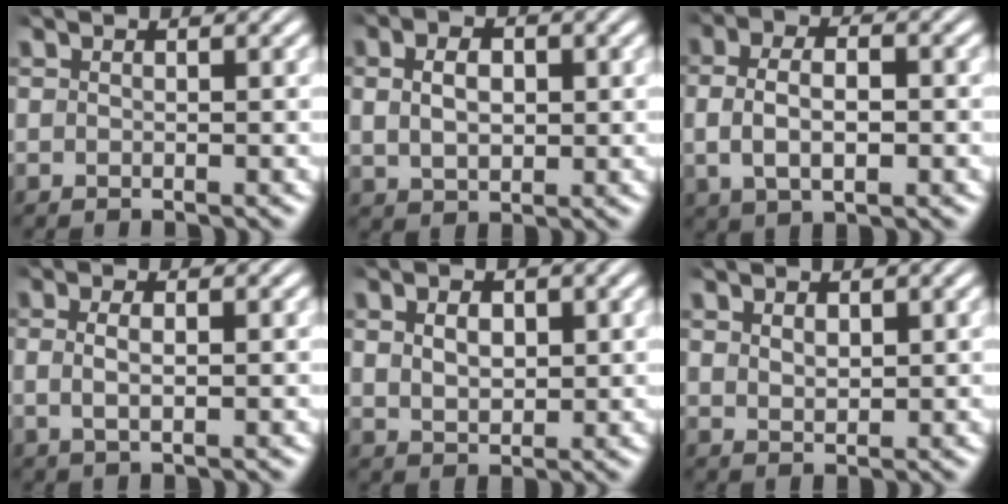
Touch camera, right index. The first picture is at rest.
{"total": 3.7, "force": [0.6, 2.5, 2.7], "torque": [-0.042, -0.003, 0.019]}
{"total": 5.0, "force": [-0.2, 3.0, 4.0], "torque": [-0.076, -0.003, 0.003]}
{"total": 2.3, "force": [0.1, 0.8, 2.1], "torque": [-0.043, -0.007, 0.008]}
{"total": 2.0, "force": [0.5, 0.9, 1.7], "torque": [-0.018, -0.019, 0.029]}
{"total": 1.3, "force": [0.7, 0.5, 1.0], "torque": [-0.018, -0.013, 0.026]}